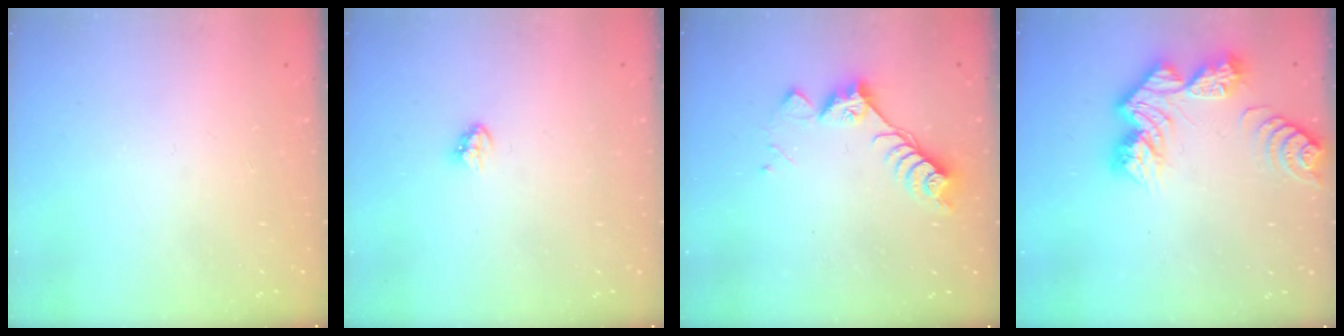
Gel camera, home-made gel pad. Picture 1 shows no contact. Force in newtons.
{"total": 3.4, "press": 3.4, "slide": 0.5}
{"total": 9.8, "press": 9.7, "slide": 1.1}
{"total": 13.0, "press": 13.0, "slide": 1.1}